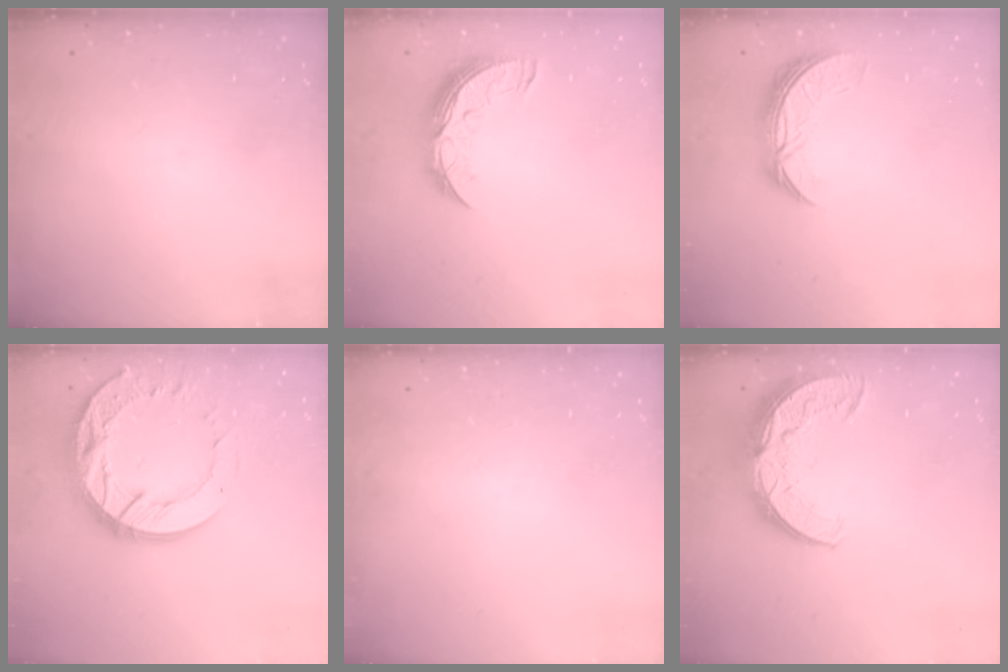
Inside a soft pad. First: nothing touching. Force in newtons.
{"total": 9.4, "press": 9.4, "slide": 0.6}
{"total": 9.0, "press": 8.9, "slide": 0.6}
{"total": 20.2, "press": 20.1, "slide": 1.8}
{"total": 0.0}
{"total": 12.7, "press": 12.6, "slide": 1.1}